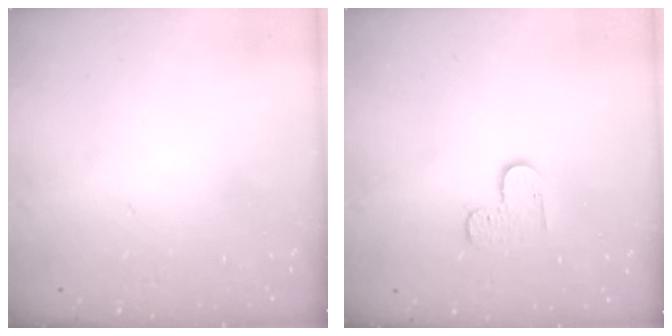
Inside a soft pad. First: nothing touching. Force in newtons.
{"total": 3.7, "press": 3.7, "slide": 0.4}